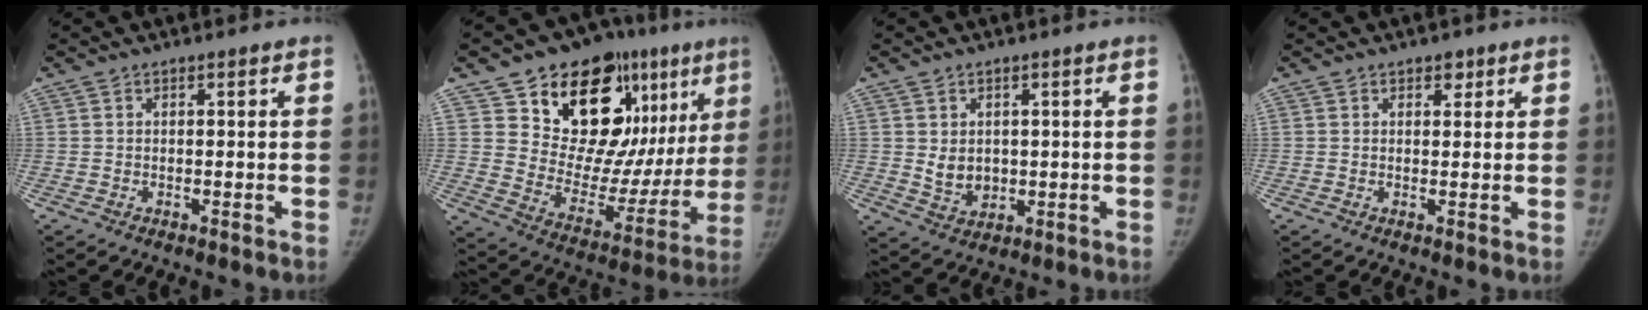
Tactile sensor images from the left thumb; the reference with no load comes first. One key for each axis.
{"total": 28.0, "fx": 13.4, "fy": 15.0, "fz": 19.5, "tx": -0.217, "ty": -0.027, "tz": 0.219}
{"total": 5.0, "fx": 0.5, "fy": 3.9, "fz": 3.0, "tx": -0.033, "ty": -0.012, "tz": 0.024}
{"total": 2.0, "fx": 1.2, "fy": 1.3, "fz": 0.9, "tx": 0.005, "ty": -0.005, "tz": 0.014}